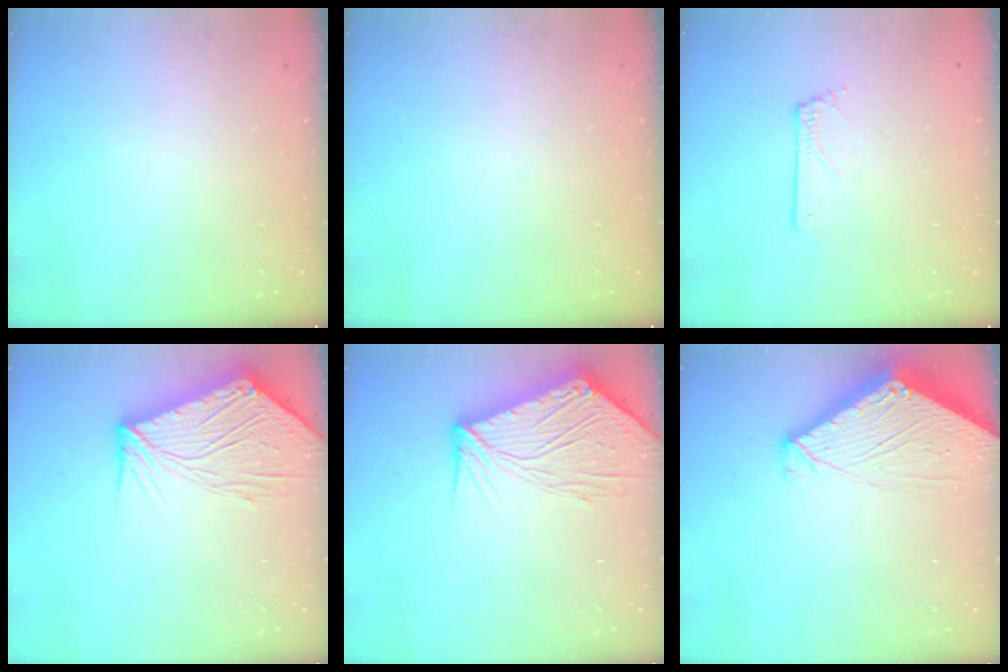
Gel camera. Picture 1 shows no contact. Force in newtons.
{"total": 0.0}
{"total": 0.6, "press": 0.6, "slide": 0.1}
{"total": 15.8, "press": 15.7, "slide": 2.1}
{"total": 15.8, "press": 15.7, "slide": 2.1}
{"total": 4.2, "press": 4.2, "slide": 0.4}